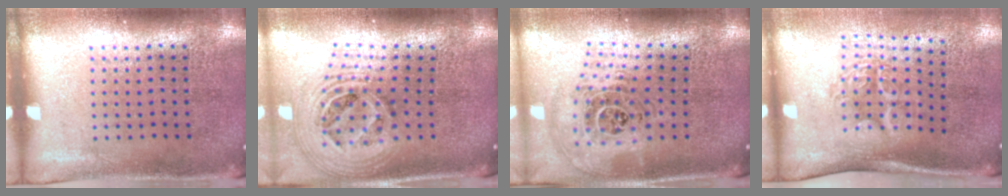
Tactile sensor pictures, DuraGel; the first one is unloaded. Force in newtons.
{"total": 2.7, "press": 2.0, "slide": 1.9}
{"total": 1.7, "press": 1.4, "slide": 0.9}
{"total": 1.8, "press": 1.2, "slide": 1.4}